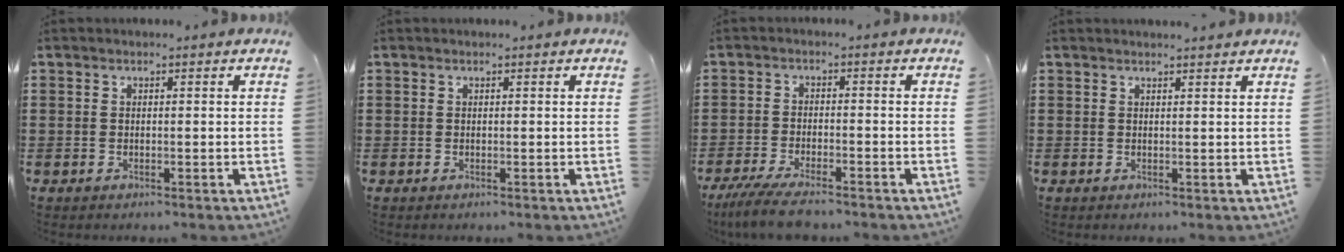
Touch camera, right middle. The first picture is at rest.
{"total": 0.0}
{"total": 5.1, "force": [-4.3, 0.4, 2.8], "torque": [-0.065, -0.013, -0.083]}
{"total": 1.0, "force": [1.0, -0.1, 0.1], "torque": [0.004, -0.005, 0.017]}